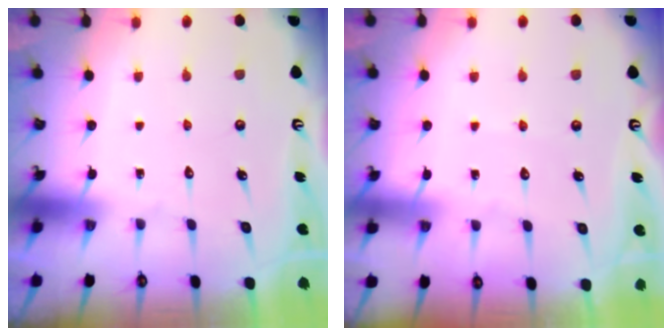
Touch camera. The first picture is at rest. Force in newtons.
{"total": 2.3, "press": 2.3, "slide": 0.3}